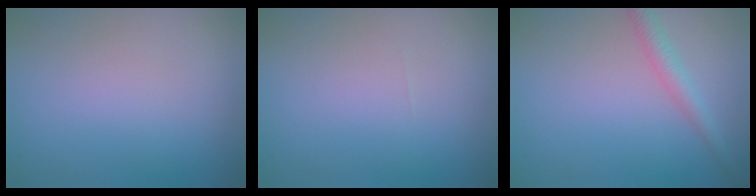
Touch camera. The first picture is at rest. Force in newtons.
{"total": 0.0}
{"total": 2.2, "press": 2.2, "slide": 0.1}